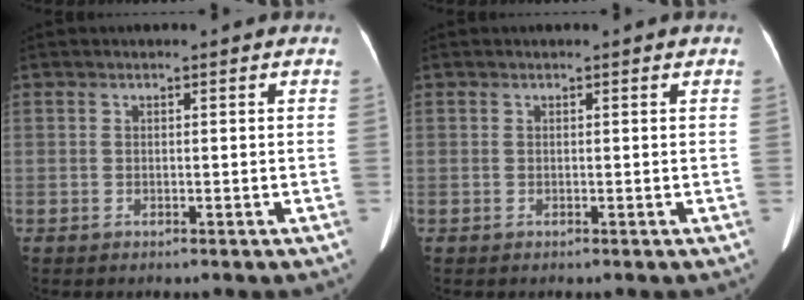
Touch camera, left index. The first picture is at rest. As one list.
[{"total": 0.9, "force": [0.7, 0.2, 0.5], "torque": [-0.001, -0.006, 0.003]}]